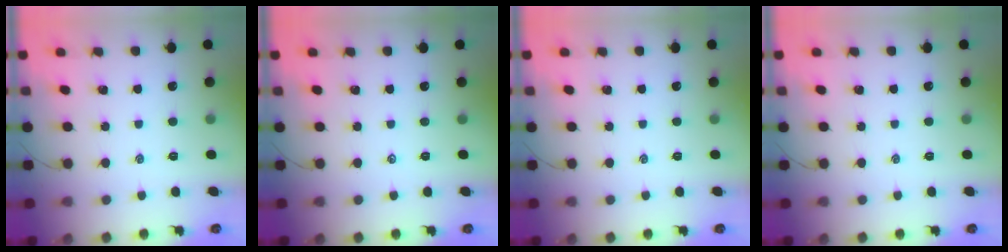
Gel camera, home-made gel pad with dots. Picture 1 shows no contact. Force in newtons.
{"total": 0.0}
{"total": 0.0}
{"total": 0.0}